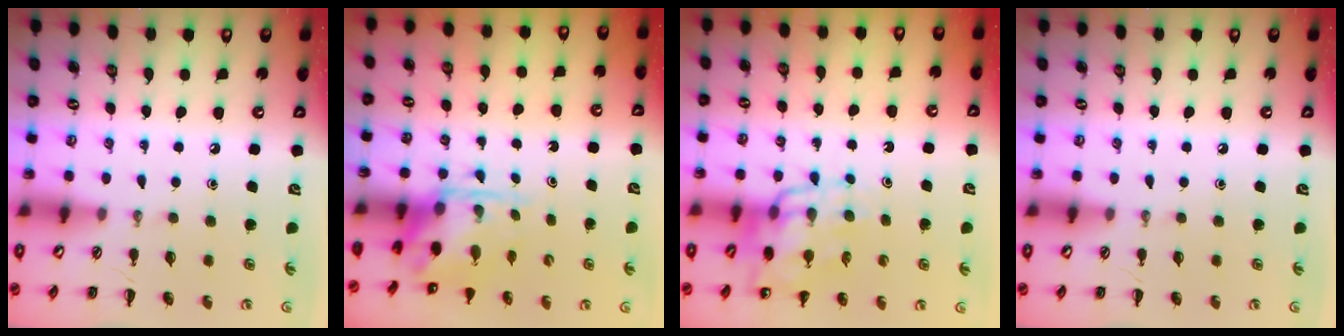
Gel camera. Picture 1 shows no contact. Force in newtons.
{"total": 4.3, "press": 4.2, "slide": 0.9}
{"total": 14.7, "press": 14.2, "slide": 3.9}
{"total": 0.0}